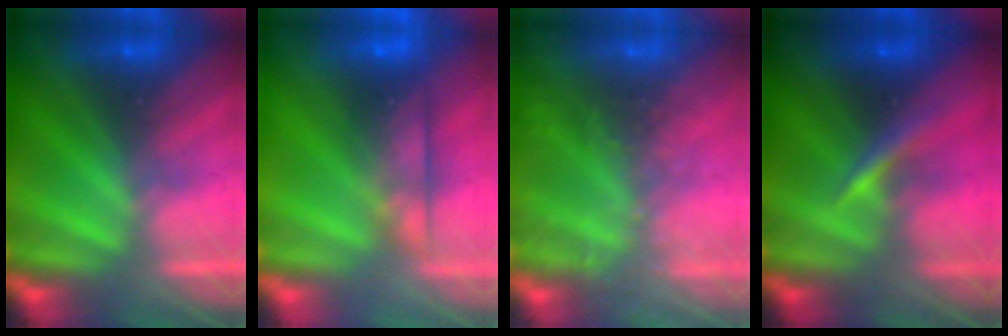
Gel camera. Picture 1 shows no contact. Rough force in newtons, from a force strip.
{"total": 6.9}
{"total": 7.2}
{"total": 2.9}